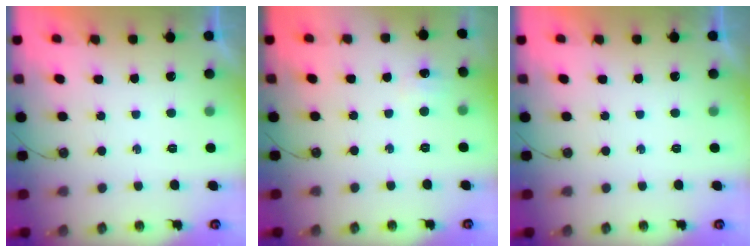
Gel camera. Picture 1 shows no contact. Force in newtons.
{"total": 4.7, "press": 4.7, "slide": 0.6}
{"total": 0.0}